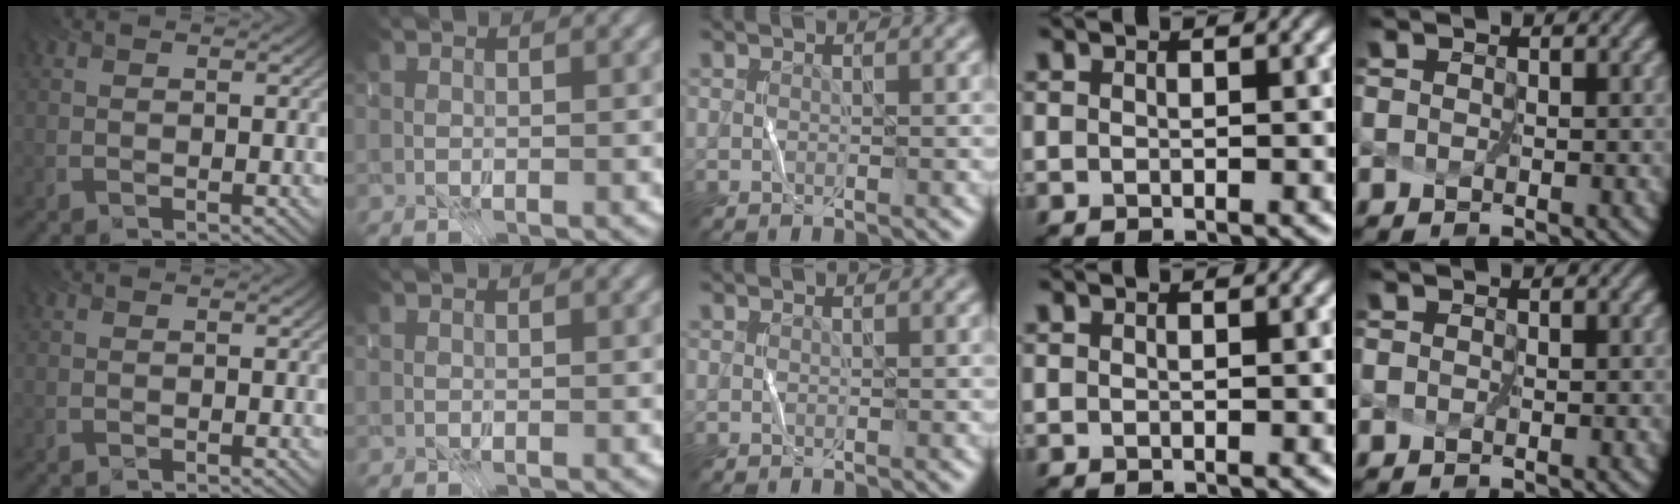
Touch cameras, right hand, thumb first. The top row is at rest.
{}